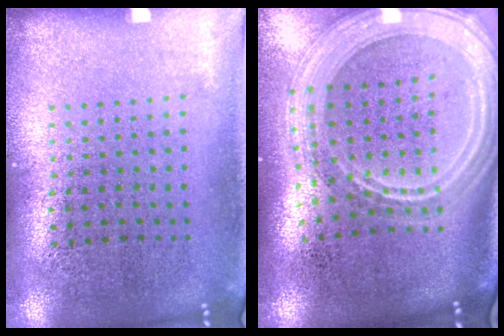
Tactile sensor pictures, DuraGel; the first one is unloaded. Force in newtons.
{"total": 3.1, "press": 2.5, "slide": 1.7}